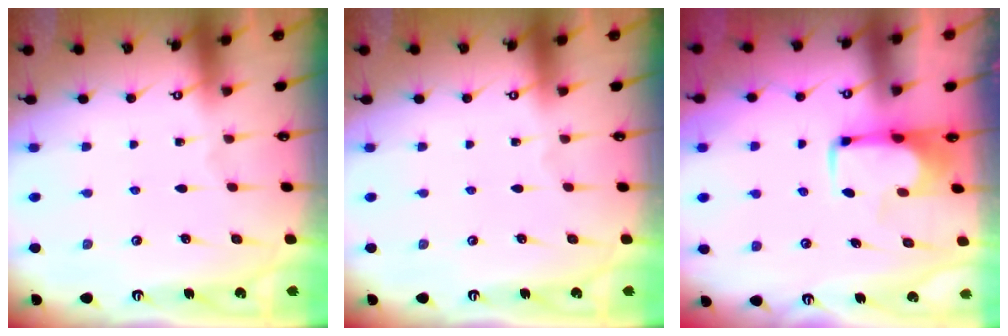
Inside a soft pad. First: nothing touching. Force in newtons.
{"total": 0.0}
{"total": 1.7, "press": 1.6, "slide": 0.4}